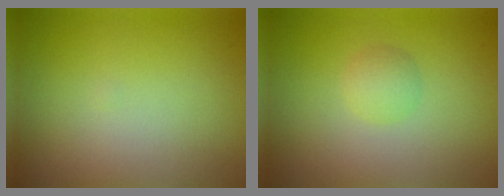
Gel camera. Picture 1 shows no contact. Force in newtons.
{"total": 1.5, "press": 1.5, "slide": 0.1}